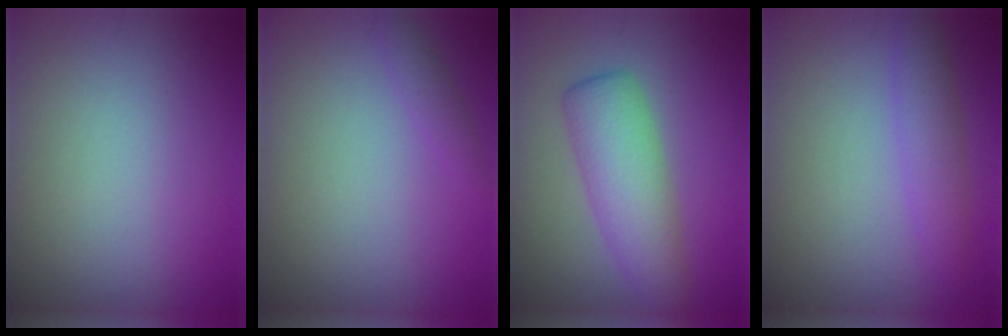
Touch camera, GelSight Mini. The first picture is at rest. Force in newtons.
{"total": 1.2, "press": 1.2, "slide": 0.1}
{"total": 5.1, "press": 5.1, "slide": 0.1}
{"total": 2.6, "press": 2.6, "slide": 0.0}